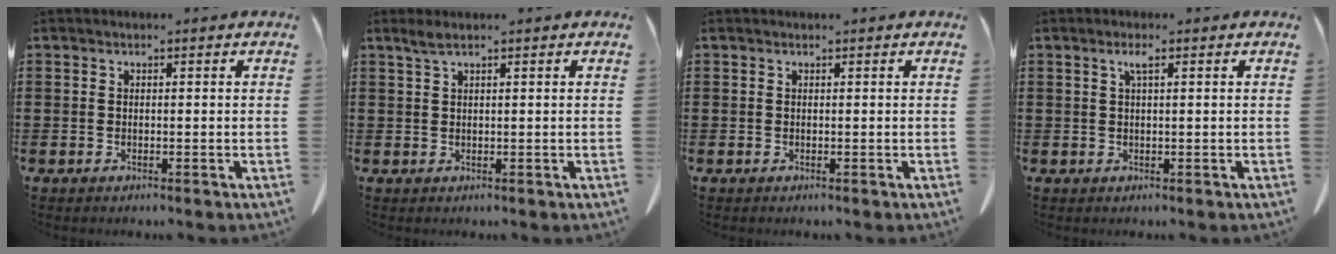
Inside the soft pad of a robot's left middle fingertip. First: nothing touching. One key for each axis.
{"total": 1.5, "fx": 1.1, "fy": 0.1, "fz": 1.1, "tx": -0.024, "ty": 0.000, "tz": 0.020}
{"total": 0.0}
{"total": 1.7, "fx": 0.7, "fy": 0.2, "fz": 1.5, "tx": -0.031, "ty": 0.004, "tz": 0.011}